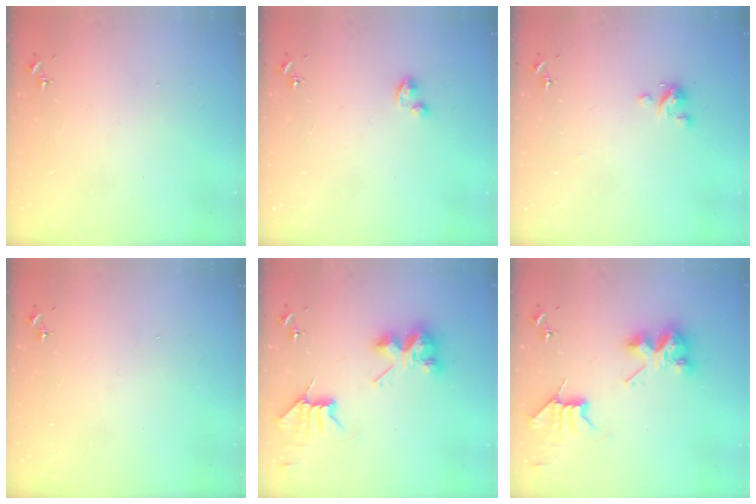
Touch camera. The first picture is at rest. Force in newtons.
{"total": 1.9, "press": 1.9, "slide": 0.3}
{"total": 4.7, "press": 4.7, "slide": 0.3}
{"total": 0.0}
{"total": 9.0, "press": 9.0, "slide": 0.6}
{"total": 9.0, "press": 9.0, "slide": 0.6}